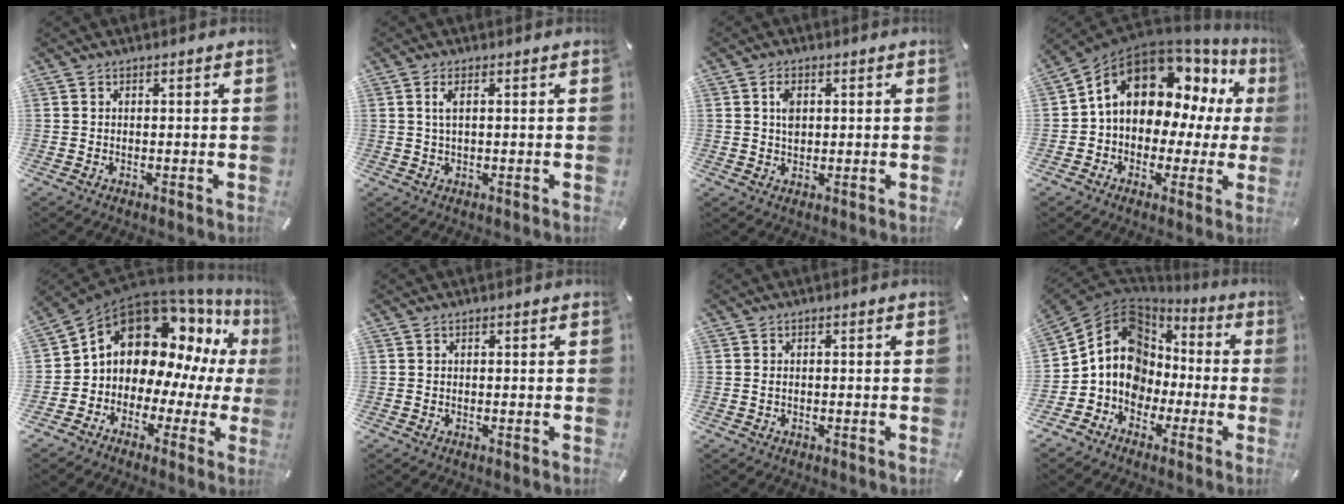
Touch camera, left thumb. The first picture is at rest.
{"total": 2.6, "force": [0.6, 0.9, 2.4], "torque": [-0.049, 0.005, 0.008]}
{"total": 3.4, "force": [0.9, 2.4, 2.2], "torque": [-0.034, 0.001, 0.012]}
{"total": 14.9, "force": [7.6, 9.8, 8.2], "torque": [-0.142, -0.053, 0.135]}
{"total": 15.0, "force": [6.8, 11.2, 7.4], "torque": [-0.122, -0.066, 0.124]}
{"total": 0.0}
{"total": 1.0, "force": [-0.2, 0.7, 0.7], "torque": [-0.016, 0.002, -0.005]}
{"total": 13.3, "force": [-0.9, 12.0, 5.7], "torque": [-0.123, 0.002, -0.012]}